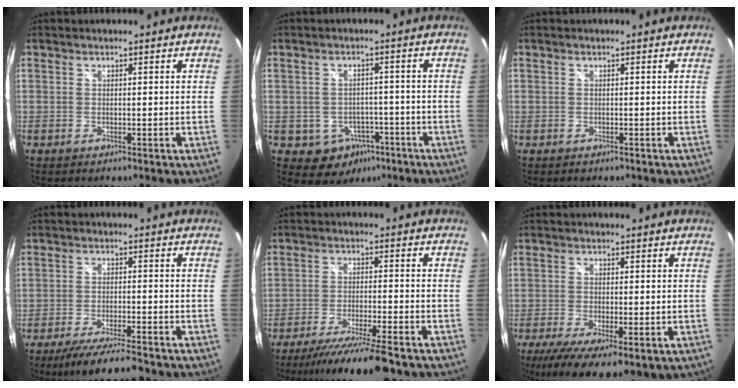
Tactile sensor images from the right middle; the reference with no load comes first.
{"total": 6.9, "force": [-3.4, 5.7, 1.8], "torque": [-0.042, 0.018, -0.025]}
{"total": 0.6, "force": [-0.2, 0.5, 0.0], "torque": [-0.003, 0.000, -0.004]}
{"total": 9.7, "force": [-8.3, 0.8, 5.0], "torque": [-0.105, -0.017, -0.136]}
{"total": 13.1, "force": [-10.9, 0.6, 7.3], "torque": [-0.146, -0.027, -0.178]}
{"total": 12.9, "force": [-6.8, 4.2, 10.1], "torque": [-0.195, -0.053, -0.101]}